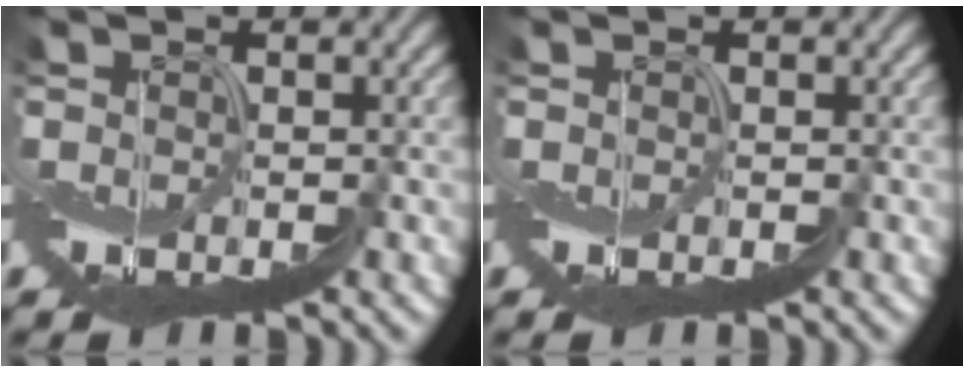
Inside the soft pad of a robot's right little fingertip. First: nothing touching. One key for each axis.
{"total": 0.0}